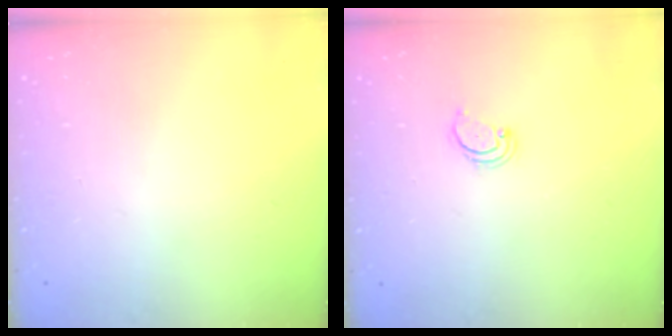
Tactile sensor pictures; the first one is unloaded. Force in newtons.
{"total": 2.6, "press": 2.5, "slide": 0.5}